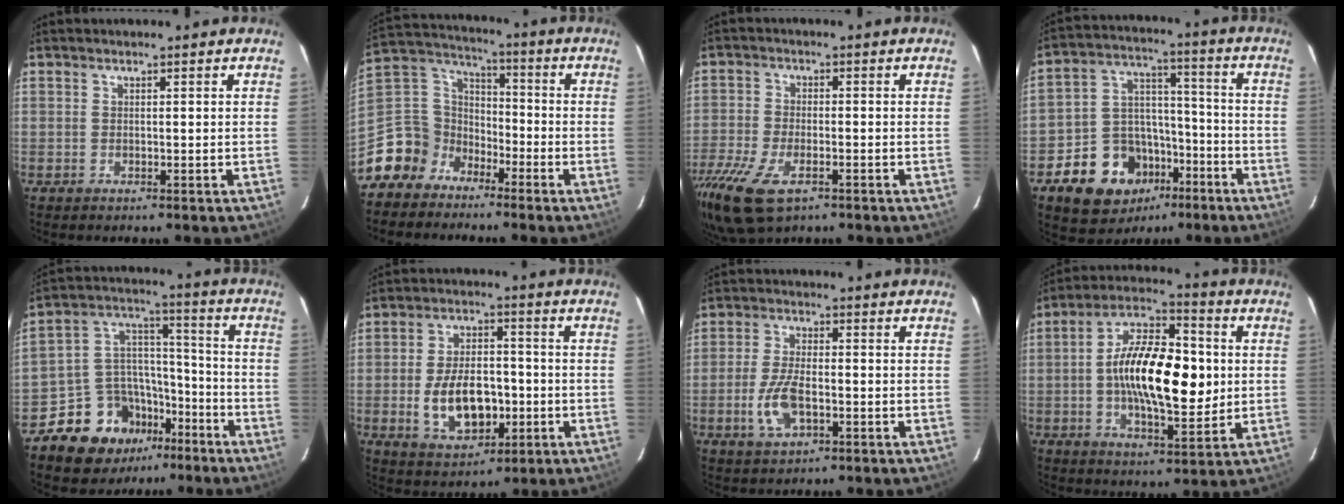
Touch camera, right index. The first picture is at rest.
{"total": 10.8, "force": [-7.6, 7.5, 1.2], "torque": [-0.059, 0.048, -0.158]}
{"total": 14.1, "force": [-8.3, 6.5, 9.3], "torque": [-0.227, -0.044, -0.153]}
{"total": 15.4, "force": [-8.1, 11.6, 6.0], "torque": [-0.134, 0.049, -0.108]}
{"total": 14.8, "force": [-10.0, 9.9, 4.6], "torque": [-0.106, 0.064, -0.155]}
{"total": 12.5, "force": [-2.9, 7.2, 9.8], "torque": [-0.196, 0.007, -0.033]}
{"total": 7.7, "force": [-2.5, 3.6, 6.3], "torque": [-0.138, -0.004, -0.044]}
{"total": 18.5, "force": [0.3, 8.0, 16.7], "torque": [-0.290, 0.018, 0.001]}